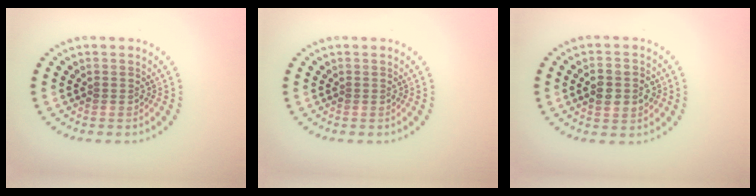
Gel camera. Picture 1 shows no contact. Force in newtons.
{"total": 0.0}
{"total": 3.8, "press": 3.8, "slide": 0.3}